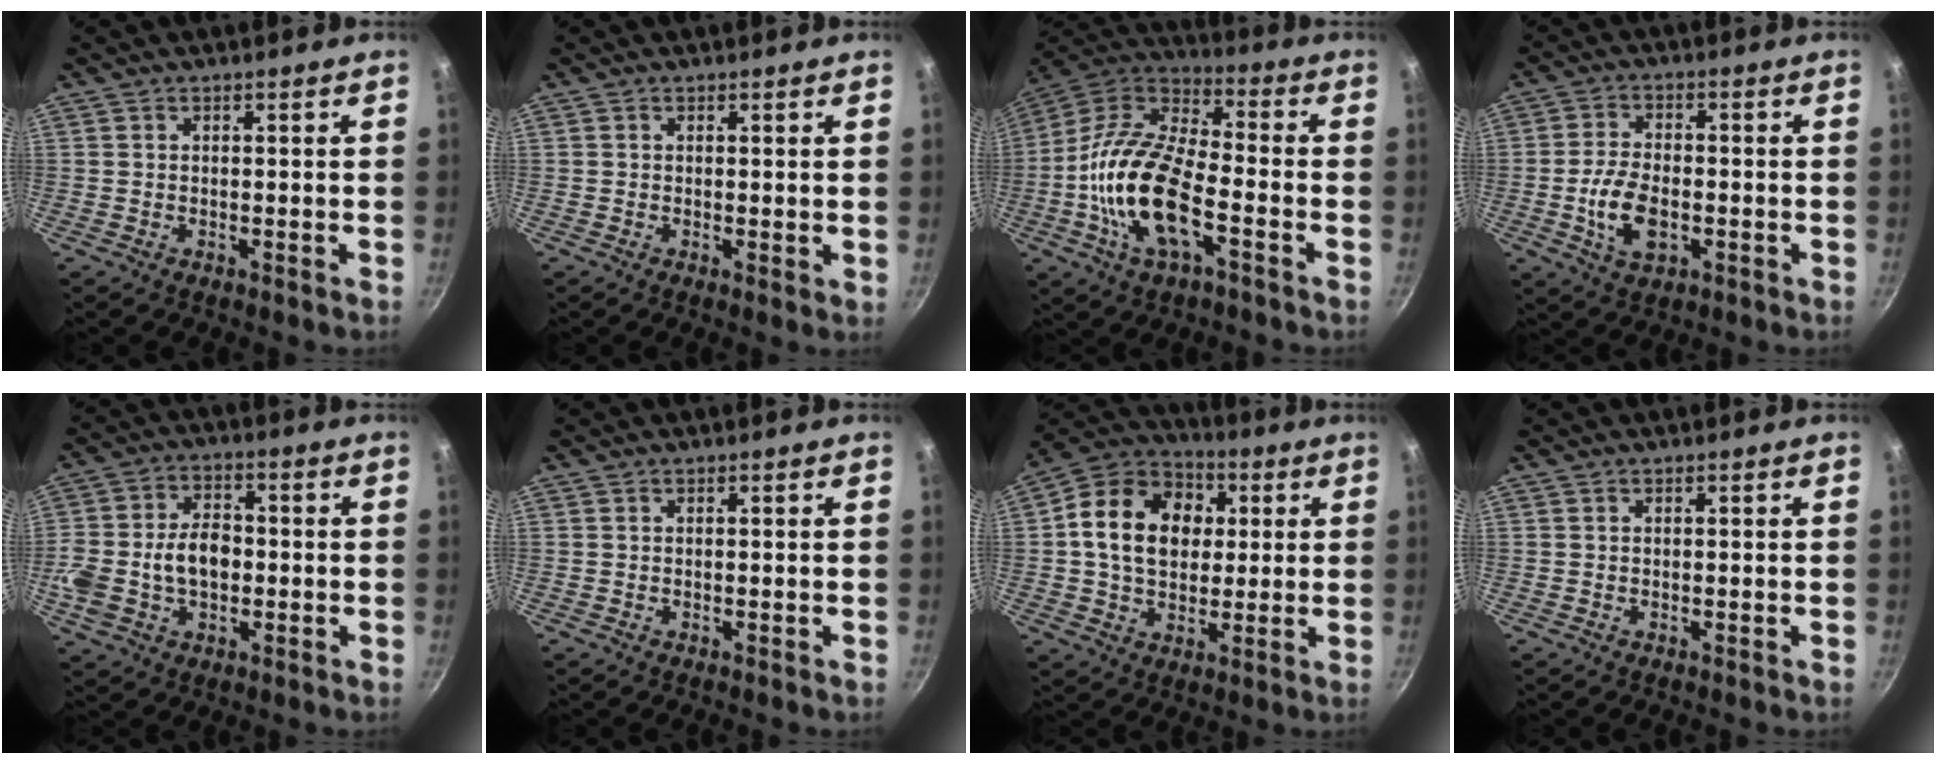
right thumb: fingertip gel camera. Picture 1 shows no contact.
{"total": 0.6, "force": [0.3, 0.3, 0.4], "torque": [-0.006, -0.003, 0.003]}
{"total": 19.7, "force": [-5.4, 9.1, 16.6], "torque": [-0.315, 0.036, -0.119]}
{"total": 8.6, "force": [-2.0, 4.9, 6.8], "torque": [-0.126, 0.012, -0.038]}
{"total": 13.2, "force": [-1.5, 9.1, 9.4], "torque": [-0.171, 0.026, -0.030]}
{"total": 0.0}
{"total": 17.0, "force": [2.8, 13.0, 10.6], "torque": [-0.157, 0.021, 0.033]}
{"total": 0.0}